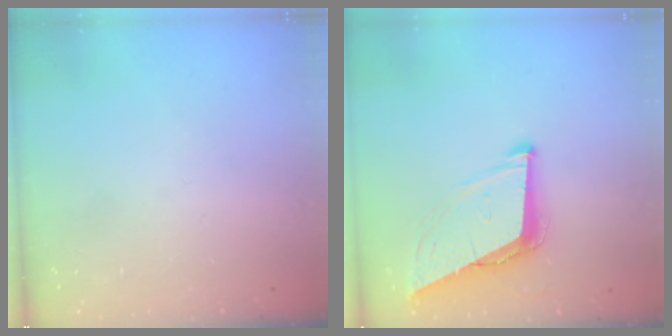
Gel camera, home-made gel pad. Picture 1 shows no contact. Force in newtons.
{"total": 9.2, "press": 8.8, "slide": 2.7}